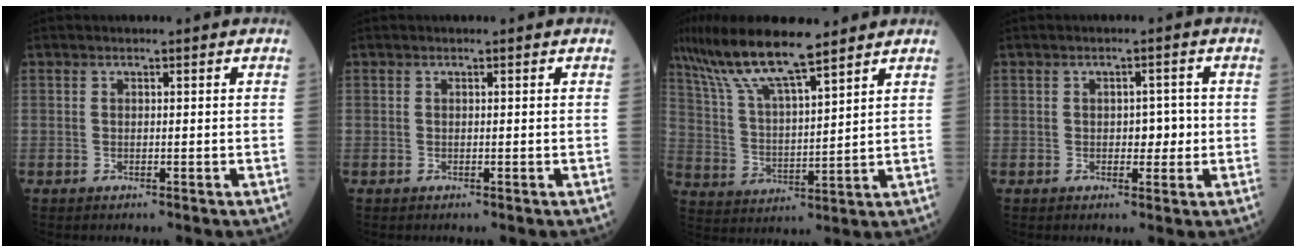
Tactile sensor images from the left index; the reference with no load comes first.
{"total": 0.0}
{"total": 12.9, "force": [10.1, 1.6, 7.8], "torque": [-0.158, 0.013, 0.192]}
{"total": 2.8, "force": [-0.4, 1.6, 2.2], "torque": [-0.022, 0.001, -0.007]}